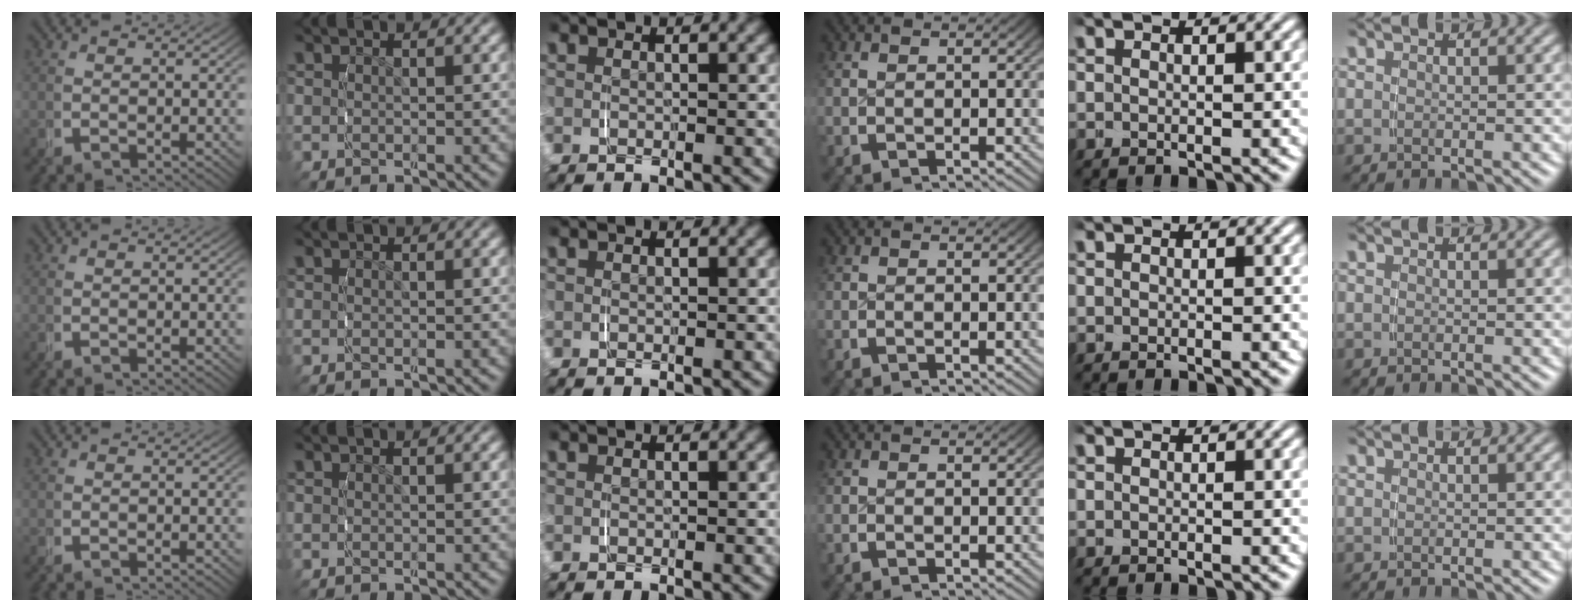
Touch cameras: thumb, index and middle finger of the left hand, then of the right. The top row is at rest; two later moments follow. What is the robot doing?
{"motion": "grasp_and_lifting", "object": "knife"}